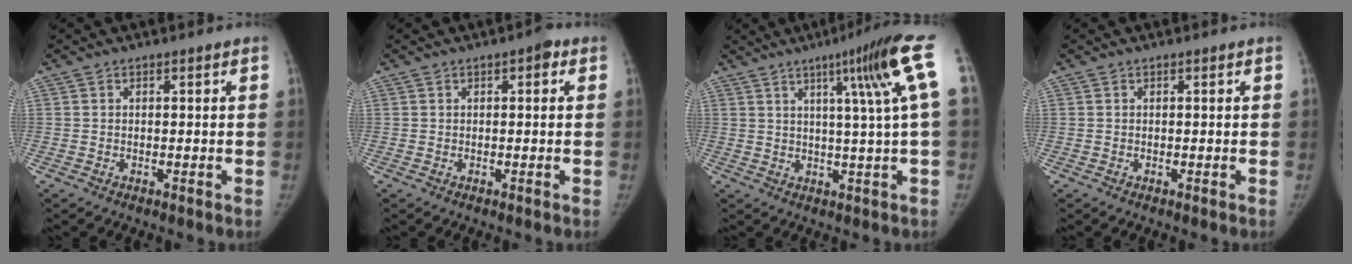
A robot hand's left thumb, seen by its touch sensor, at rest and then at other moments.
{"total": 1.8, "force": [0.5, 0.8, 1.5], "torque": [-0.014, 0.004, 0.000]}
{"total": 13.1, "force": [4.4, -0.6, 12.3], "torque": [-0.167, 0.001, 0.058]}
{"total": 0.0}